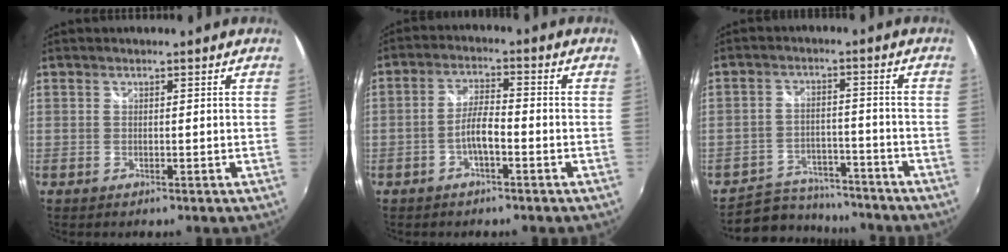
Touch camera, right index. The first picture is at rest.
{"total": 4.5, "force": [-2.1, 1.1, 3.9], "torque": [-0.080, 0.008, -0.038]}
{"total": 10.2, "force": [-9.0, 4.6, 1.5], "torque": [-0.051, 0.019, -0.128]}